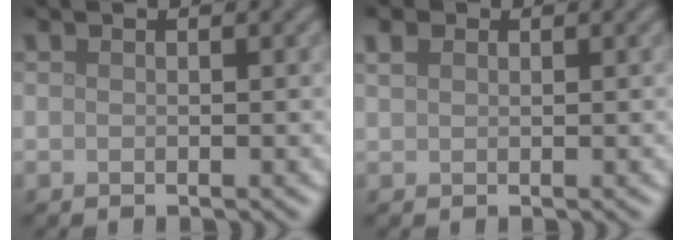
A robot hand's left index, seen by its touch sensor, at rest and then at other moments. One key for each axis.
{"total": 1.3, "fx": 0.7, "fy": 0.8, "fz": 0.6, "tx": -0.011, "ty": 0.007, "tz": 0.012}